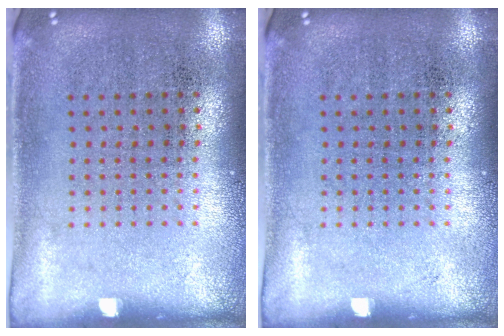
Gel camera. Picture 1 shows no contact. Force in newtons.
{"total": 0.0}